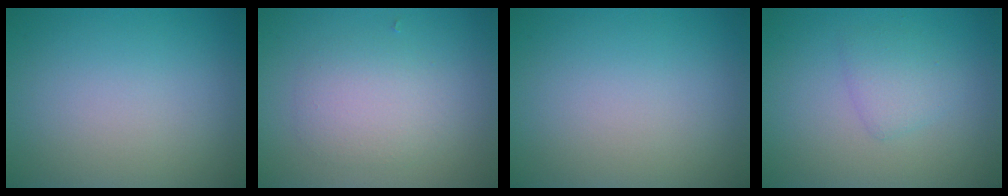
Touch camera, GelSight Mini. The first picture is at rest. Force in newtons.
{"total": 3.0, "press": 3.0, "slide": 0.1}
{"total": 0.0}
{"total": 1.9, "press": 1.9, "slide": 0.1}